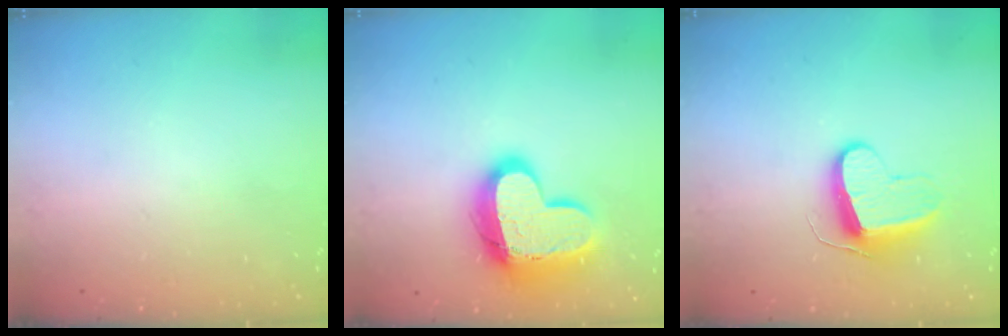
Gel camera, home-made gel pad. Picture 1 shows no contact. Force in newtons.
{"total": 16.9, "press": 16.8, "slide": 1.3}
{"total": 9.8, "press": 9.8, "slide": 0.2}